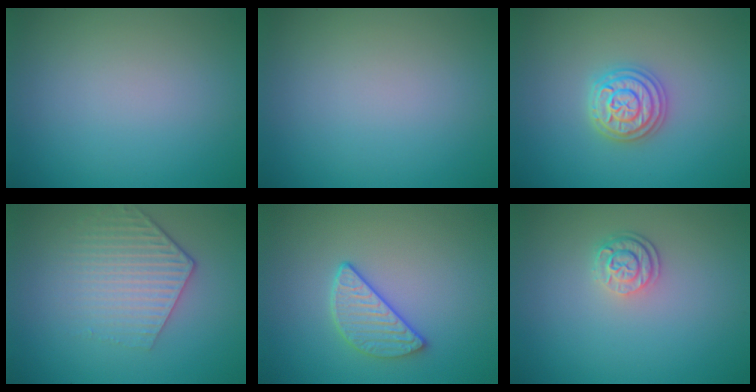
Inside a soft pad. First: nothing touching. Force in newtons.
{"total": 0.0}
{"total": 3.6, "press": 3.6, "slide": 0.4}
{"total": 4.1, "press": 3.1, "slide": 2.7}
{"total": 2.9, "press": 2.6, "slide": 1.3}
{"total": 2.3, "press": 1.8, "slide": 1.4}